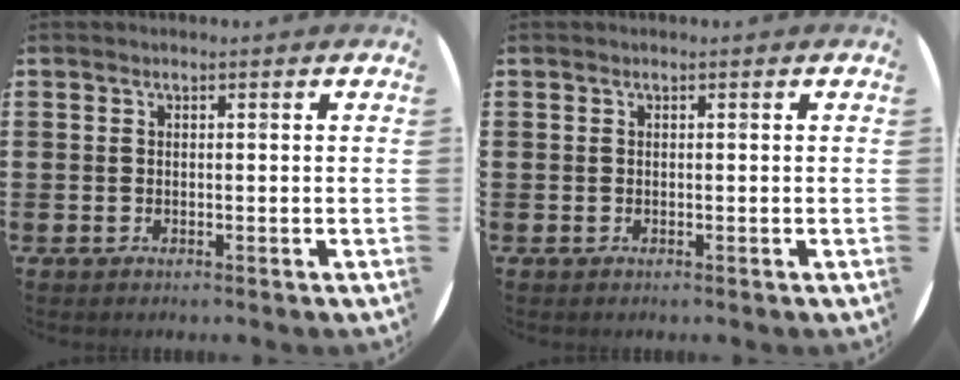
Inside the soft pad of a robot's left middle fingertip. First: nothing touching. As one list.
[{"total": 0.0}]